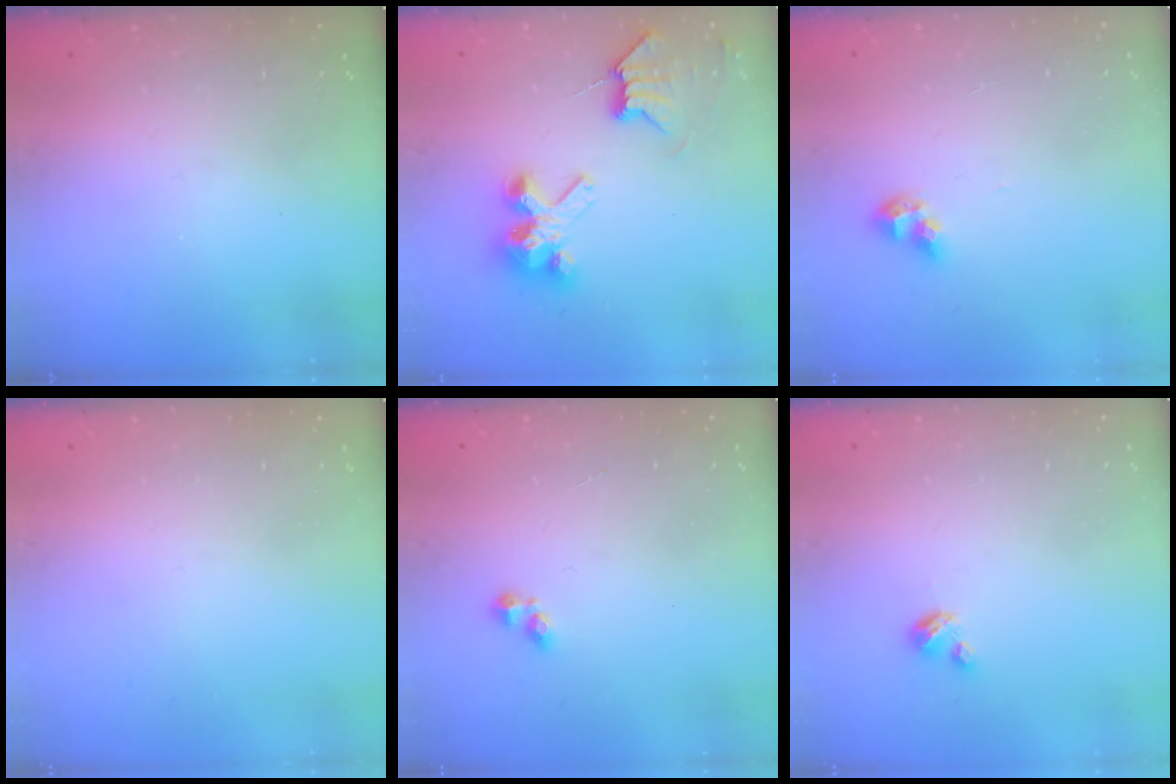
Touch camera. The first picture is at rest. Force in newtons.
{"total": 7.4, "press": 7.4, "slide": 0.2}
{"total": 5.4, "press": 5.3, "slide": 1.1}
{"total": 0.0}
{"total": 2.1, "press": 2.1, "slide": 0.3}
{"total": 2.9, "press": 2.9, "slide": 0.3}